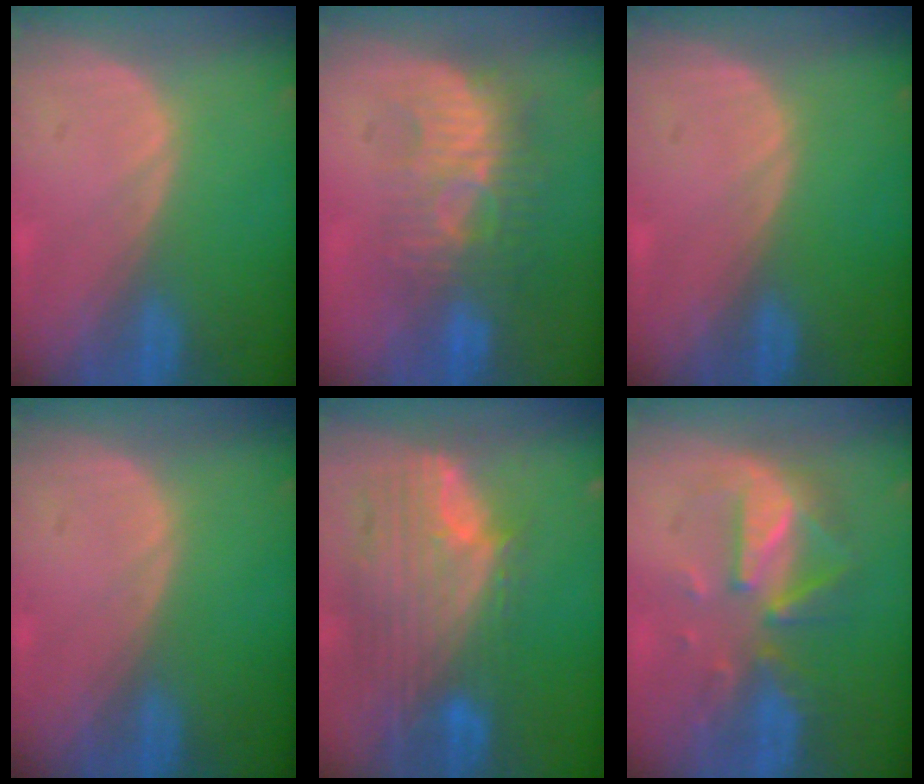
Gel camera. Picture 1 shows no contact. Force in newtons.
{"total": 8.8, "press": 8.4, "slide": 2.7}
{"total": 0.0}
{"total": 0.0}
{"total": 12.0, "press": 10.2, "slide": 6.3}
{"total": 8.1, "press": 7.9, "slide": 2.0}